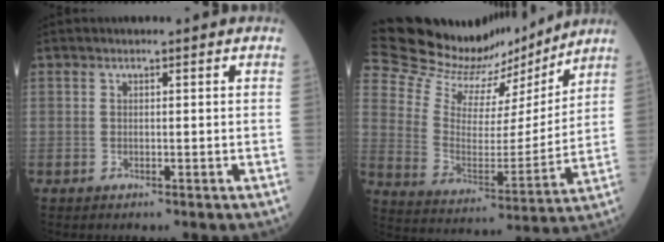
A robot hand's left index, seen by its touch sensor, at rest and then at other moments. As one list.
[{"total": 19.8, "force": [18.5, 4.8, 5.1], "torque": [-0.106, -0.016, 0.292]}]